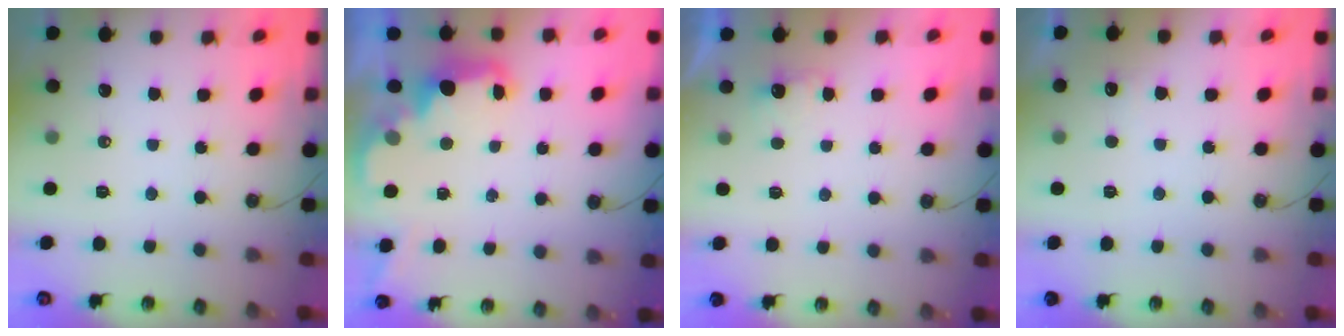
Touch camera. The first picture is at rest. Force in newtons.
{"total": 2.9, "press": 2.8, "slide": 0.9}
{"total": 2.3, "press": 2.2, "slide": 0.9}
{"total": 3.9, "press": 3.8, "slide": 1.1}